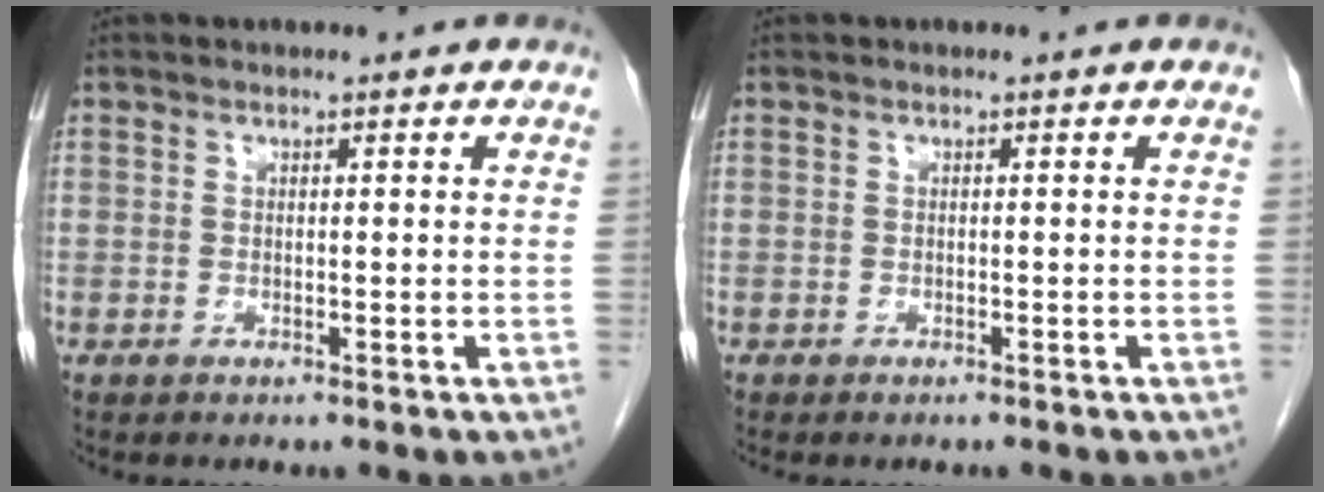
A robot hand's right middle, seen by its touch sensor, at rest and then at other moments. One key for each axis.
{"total": 0.9, "fx": -0.8, "fy": 0.3, "fz": 0.2, "tx": -0.008, "ty": -0.001, "tz": -0.011}